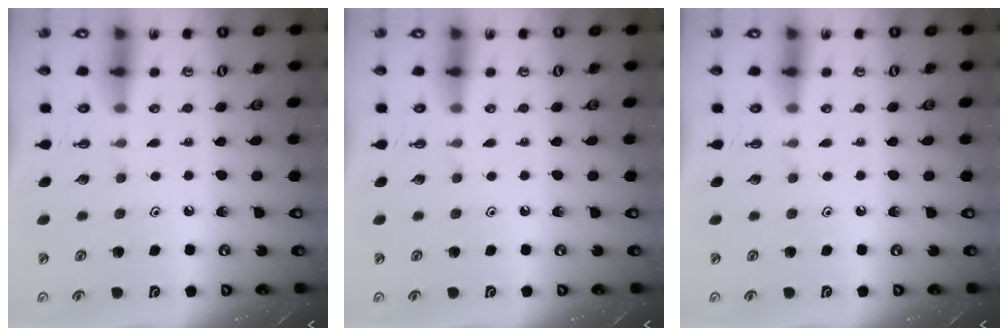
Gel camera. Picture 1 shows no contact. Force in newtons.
{"total": 0.0}
{"total": 0.0}